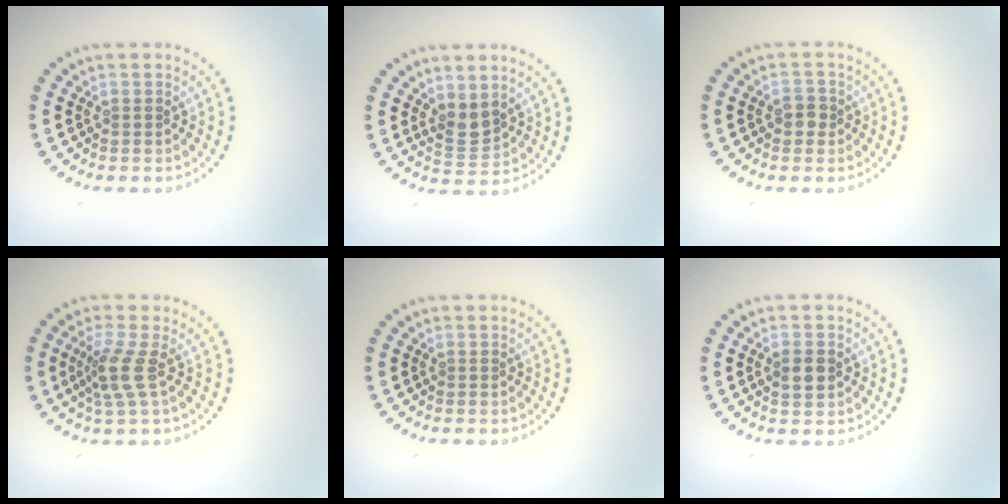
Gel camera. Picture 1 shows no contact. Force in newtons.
{"total": 2.2, "press": 1.8, "slide": 1.3}
{"total": 1.7, "press": 1.7, "slide": 0.4}
{"total": 2.8, "press": 2.1, "slide": 1.8}
{"total": 0.0}
{"total": 2.0, "press": 2.0, "slide": 0.1}